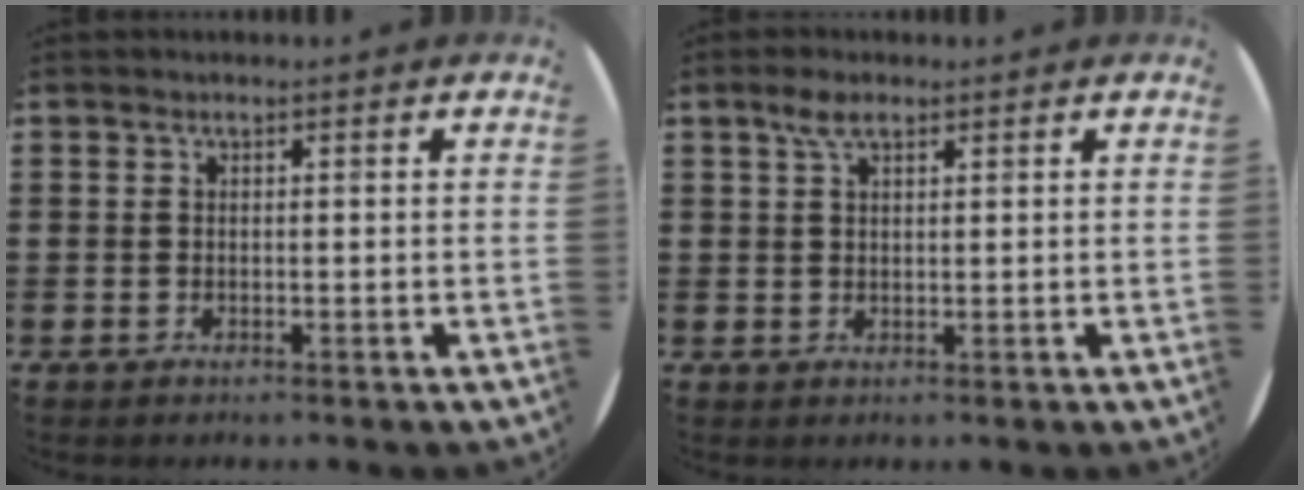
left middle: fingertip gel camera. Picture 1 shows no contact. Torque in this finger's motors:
{"motor_torque": [0.38, -0.36, 0.06, 0.03]}